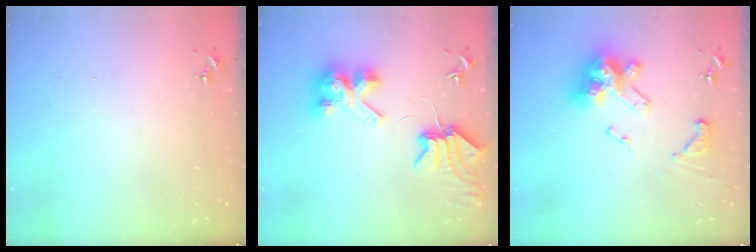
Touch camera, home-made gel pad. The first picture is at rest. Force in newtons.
{"total": 8.7, "press": 8.6, "slide": 1.2}
{"total": 18.4, "press": 18.3, "slide": 1.8}